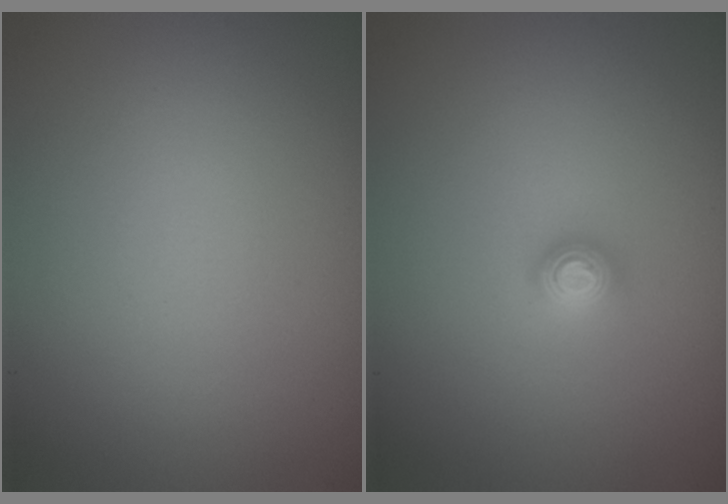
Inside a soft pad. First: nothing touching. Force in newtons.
{"total": 1.2, "press": 1.2, "slide": 0.1}